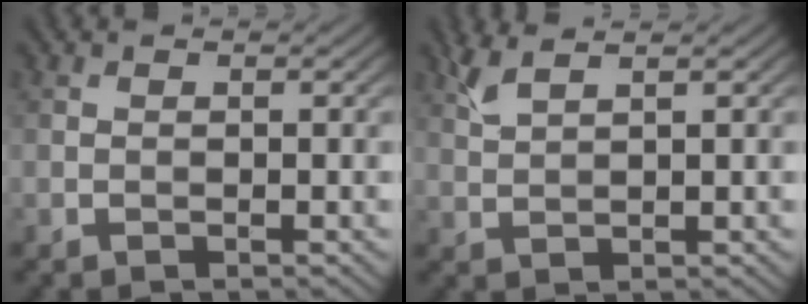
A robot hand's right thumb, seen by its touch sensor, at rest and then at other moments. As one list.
[{"total": 2.8, "force": [2.0, 0.4, 1.8], "torque": [-0.046, 0.011, 0.048]}]